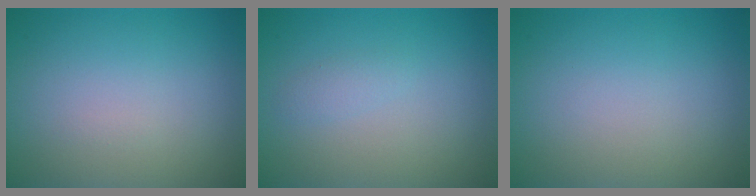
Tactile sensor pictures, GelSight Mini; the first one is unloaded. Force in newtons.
{"total": 0.8, "press": 0.8, "slide": 0.1}
{"total": 0.0}